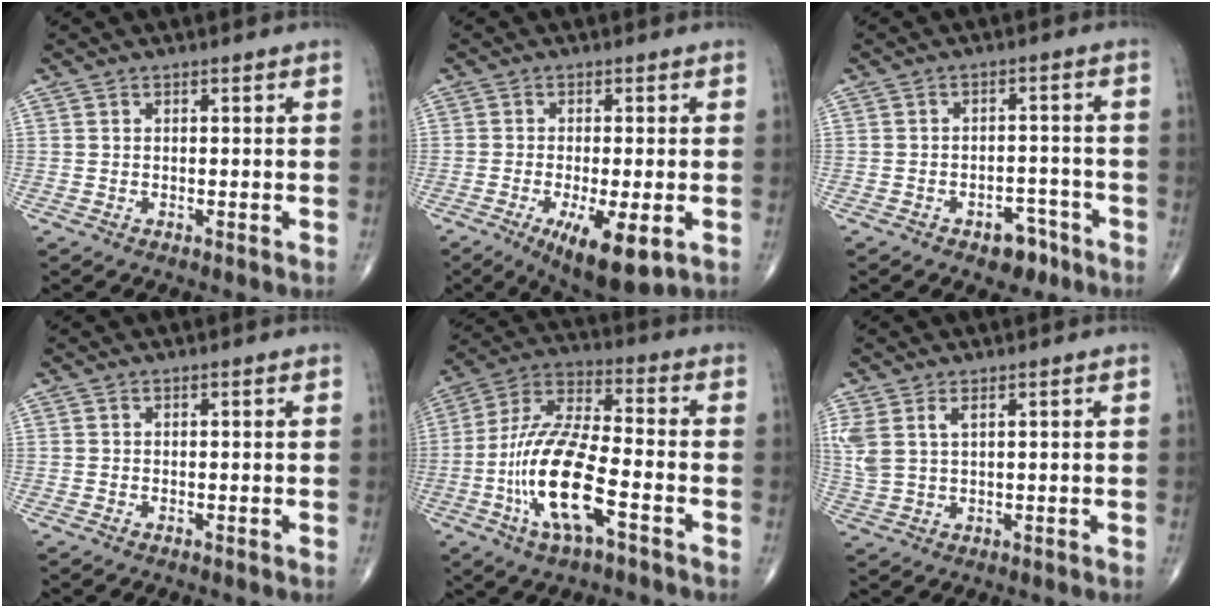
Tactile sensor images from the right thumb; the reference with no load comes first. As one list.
[{"total": 10.2, "force": [-3.7, 3.0, 9.0], "torque": [-0.145, -0.017, -0.053]}, {"total": 5.2, "force": [-3.3, 3.2, 2.5], "torque": [-0.008, 0.028, -0.044]}, {"total": 0.0}, {"total": 16.9, "force": [-5.7, 5.7, 14.9], "torque": [-0.303, 0.034, -0.107]}, {"total": 5.7, "force": [2.3, 2.8, 4.4], "torque": [-0.115, 0.003, 0.056]}]